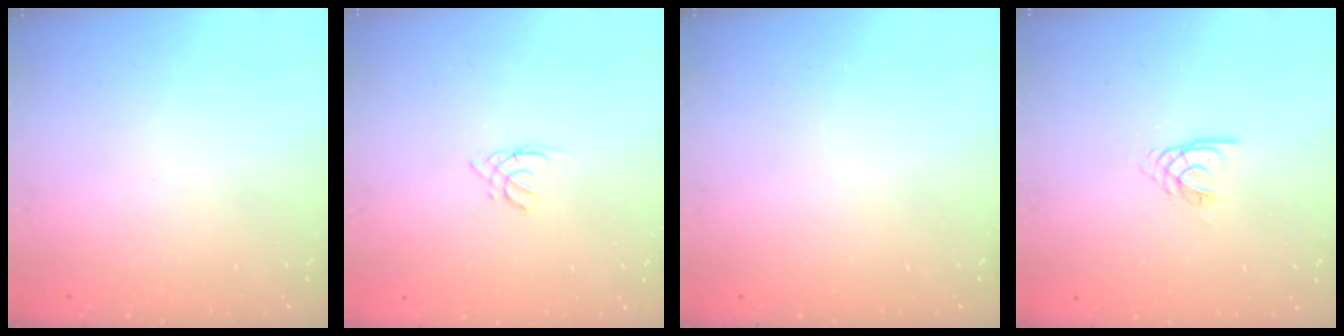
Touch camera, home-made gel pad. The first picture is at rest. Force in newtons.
{"total": 1.7, "press": 1.7, "slide": 0.3}
{"total": 0.0}
{"total": 3.2, "press": 3.1, "slide": 0.4}